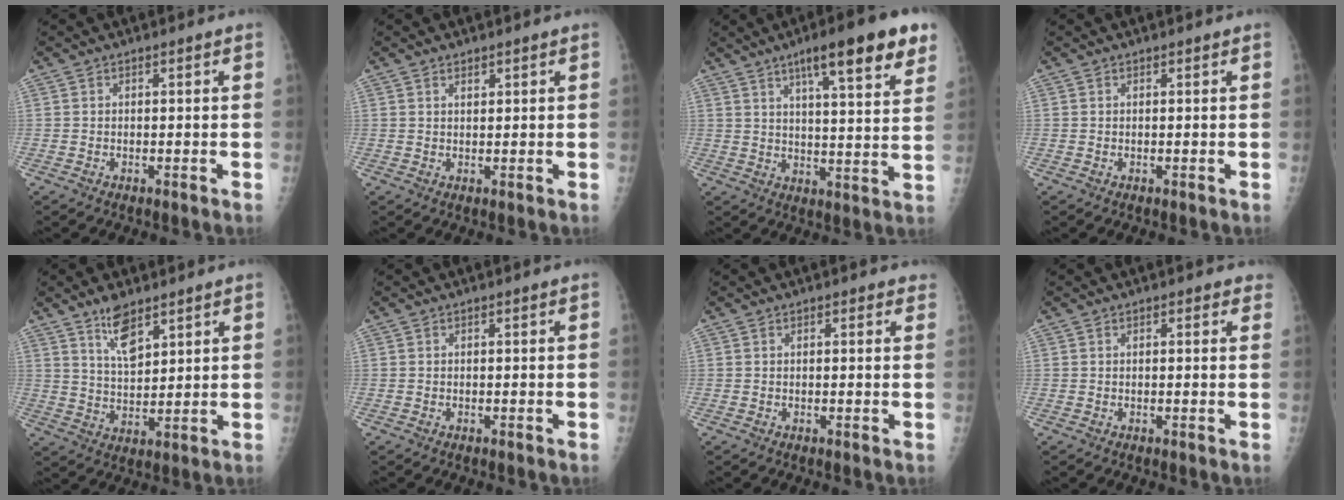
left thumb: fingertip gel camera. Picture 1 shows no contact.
{"total": 1.1, "force": [0.8, 0.5, 0.5], "torque": [-0.004, -0.005, 0.014]}
{"total": 16.3, "force": [9.6, 3.1, 12.8], "torque": [-0.157, -0.034, 0.136]}
{"total": 0.0}
{"total": 7.2, "force": [4.8, 2.9, 4.5], "torque": [-0.066, -0.033, 0.091]}
{"total": 0.0}
{"total": 1.2, "force": [0.8, 0.6, 0.6], "torque": [0.002, -0.002, 0.005]}
{"total": 1.4, "force": [1.0, 0.7, 0.7], "torque": [0.007, -0.001, 0.004]}